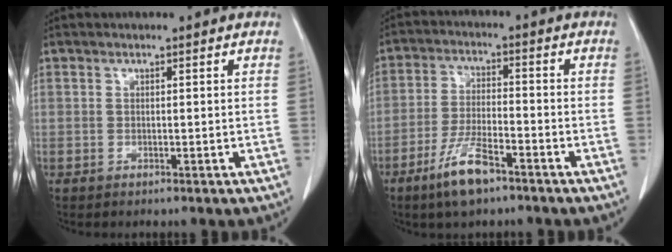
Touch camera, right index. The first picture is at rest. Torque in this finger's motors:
{"motor_torque": [0.81, -0.53, 0.27, 0.11]}